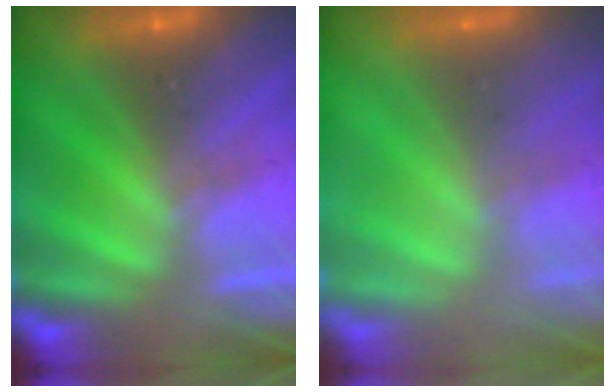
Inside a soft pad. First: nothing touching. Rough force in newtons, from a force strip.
{"total": 9.6}